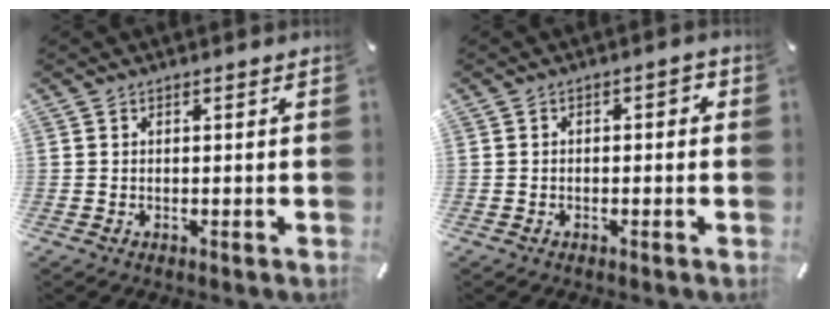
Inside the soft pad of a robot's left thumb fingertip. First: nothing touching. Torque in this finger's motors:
{"motor_torque": [0.04, -0.07, 0.06, 0.45, -0.08]}